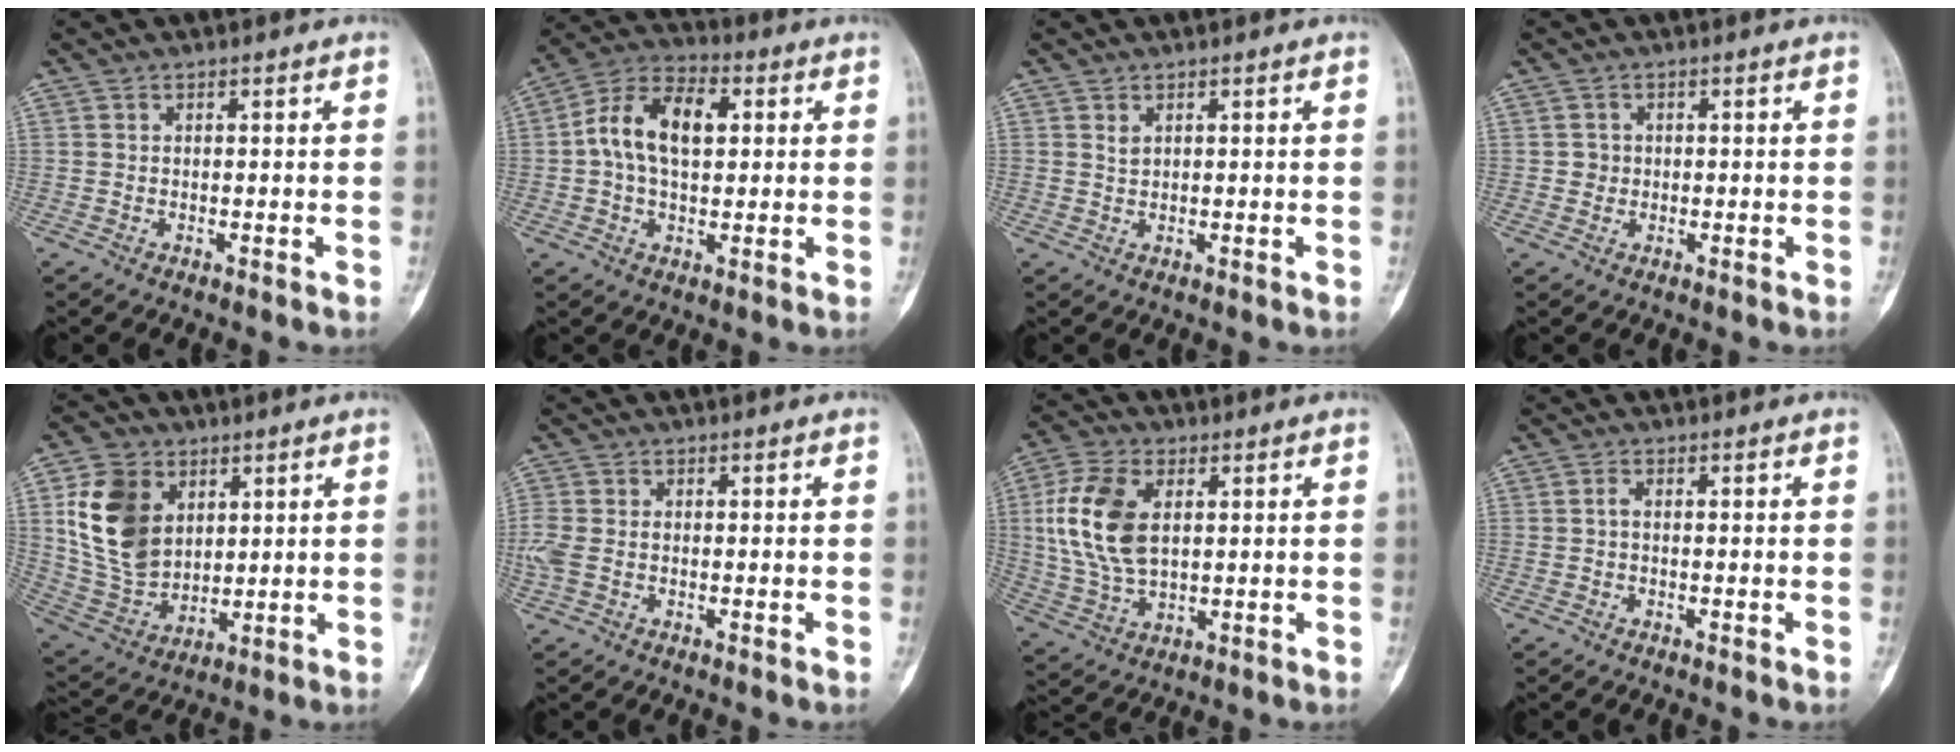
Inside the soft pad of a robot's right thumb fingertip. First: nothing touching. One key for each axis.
{"total": 12.5, "fx": 1.7, "fy": 7.5, "fz": 9.8, "tx": -0.170, "ty": 0.026, "tz": 0.022}
{"total": 0.9, "fx": 0.6, "fy": 0.5, "fz": 0.5, "tx": -0.002, "ty": -0.002, "tz": 0.015}
{"total": 1.6, "fx": 0.0, "fy": 1.6, "fz": 0.3, "tx": 0.004, "ty": 0.005, "tz": -0.001}
{"total": 15.9, "fx": 4.6, "fy": 11.7, "fz": 9.7, "tx": -0.156, "ty": -0.015, "tz": 0.103}
{"total": 4.6, "fx": -0.9, "fy": 3.1, "fz": 3.3, "tx": -0.098, "ty": 0.007, "tz": -0.019}
{"total": 13.7, "fx": 2.5, "fy": 8.2, "fz": 10.7, "tx": -0.218, "ty": 0.000, "tz": 0.051}
{"total": 0.9, "fx": -0.2, "fy": 0.4, "fz": 0.8, "tx": -0.012, "ty": 0.003, "tz": -0.006}